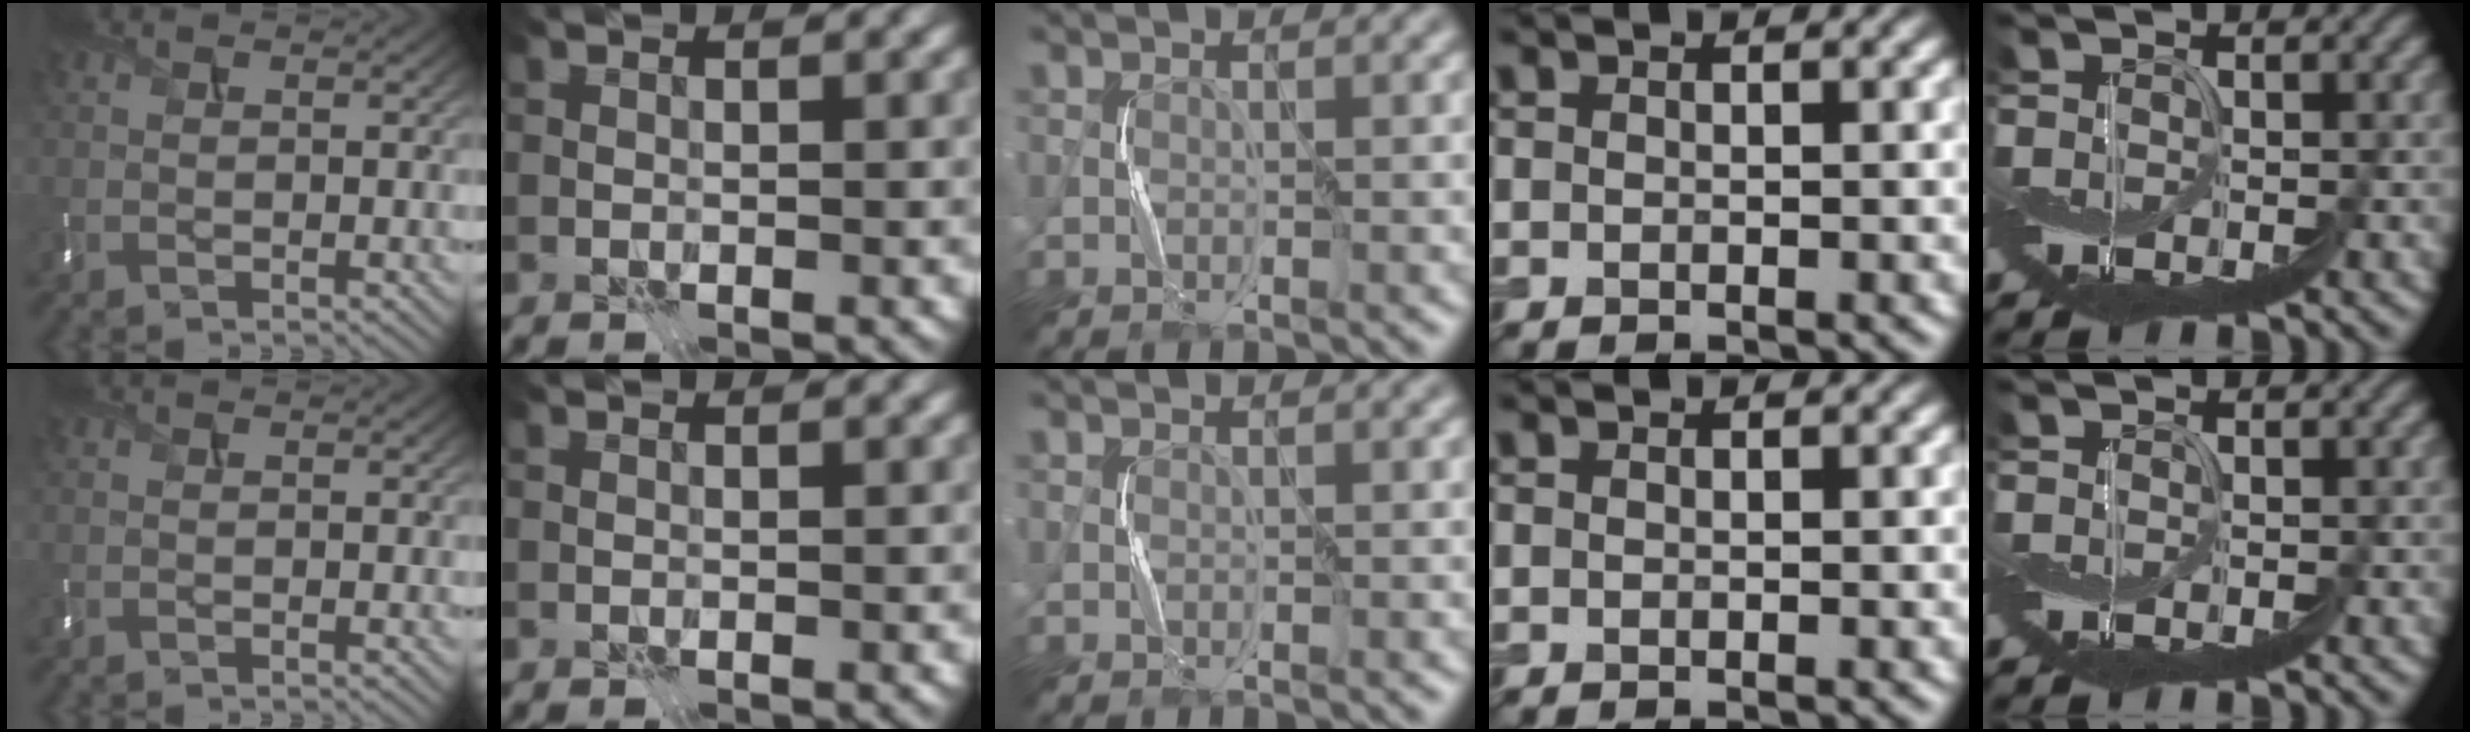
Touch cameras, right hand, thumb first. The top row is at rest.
{}